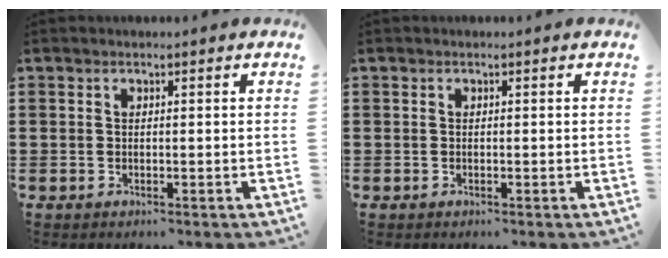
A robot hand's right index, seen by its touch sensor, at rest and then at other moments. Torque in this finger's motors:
{"motor_torque": [0.00, 2.14, 0.00, 0.00]}